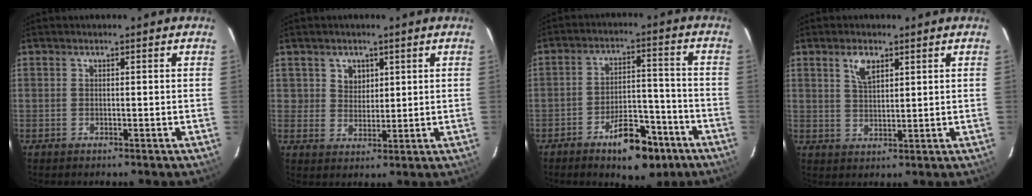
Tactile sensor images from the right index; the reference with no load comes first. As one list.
[{"total": 3.8, "force": [1.8, 3.3, 0.4], "torque": [-0.001, 0.008, 0.034]}, {"total": 11.6, "force": [-7.4, 5.1, 7.4], "torque": [-0.123, 0.020, -0.103]}, {"total": 4.2, "force": [2.4, 2.0, 2.9], "torque": [-0.053, 0.005, 0.046]}]